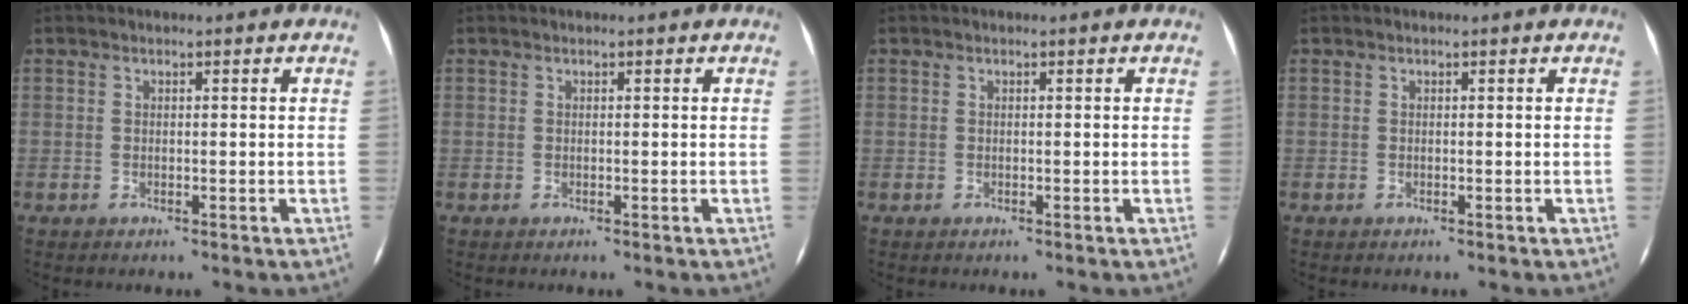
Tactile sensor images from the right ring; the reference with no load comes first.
{"total": 0.0}
{"total": 0.0}
{"total": 0.0}